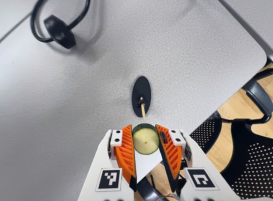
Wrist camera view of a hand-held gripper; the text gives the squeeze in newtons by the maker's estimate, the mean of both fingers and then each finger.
{"total": 8.1, "left": 8.1, "right": 8.1}